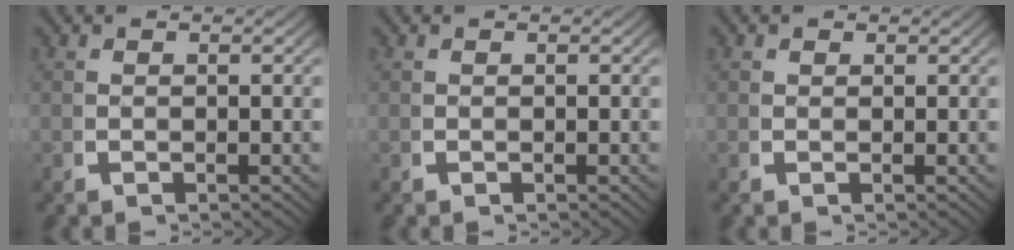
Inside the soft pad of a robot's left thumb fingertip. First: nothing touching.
{"total": 0.0}
{"total": 0.8, "force": [0.6, 0.5, 0.1], "torque": [-0.001, -0.005, 0.013]}